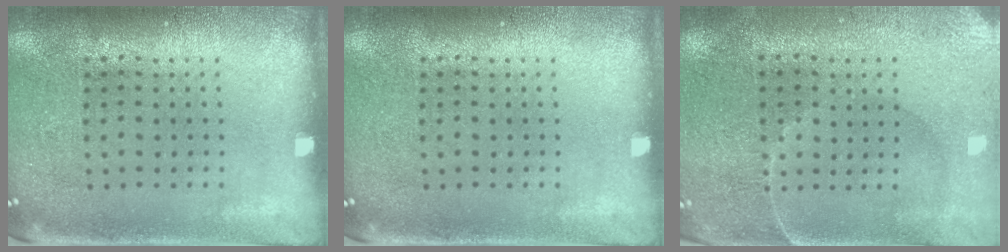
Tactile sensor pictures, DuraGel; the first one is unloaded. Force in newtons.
{"total": 0.0}
{"total": 0.6, "press": 0.4, "slide": 0.5}